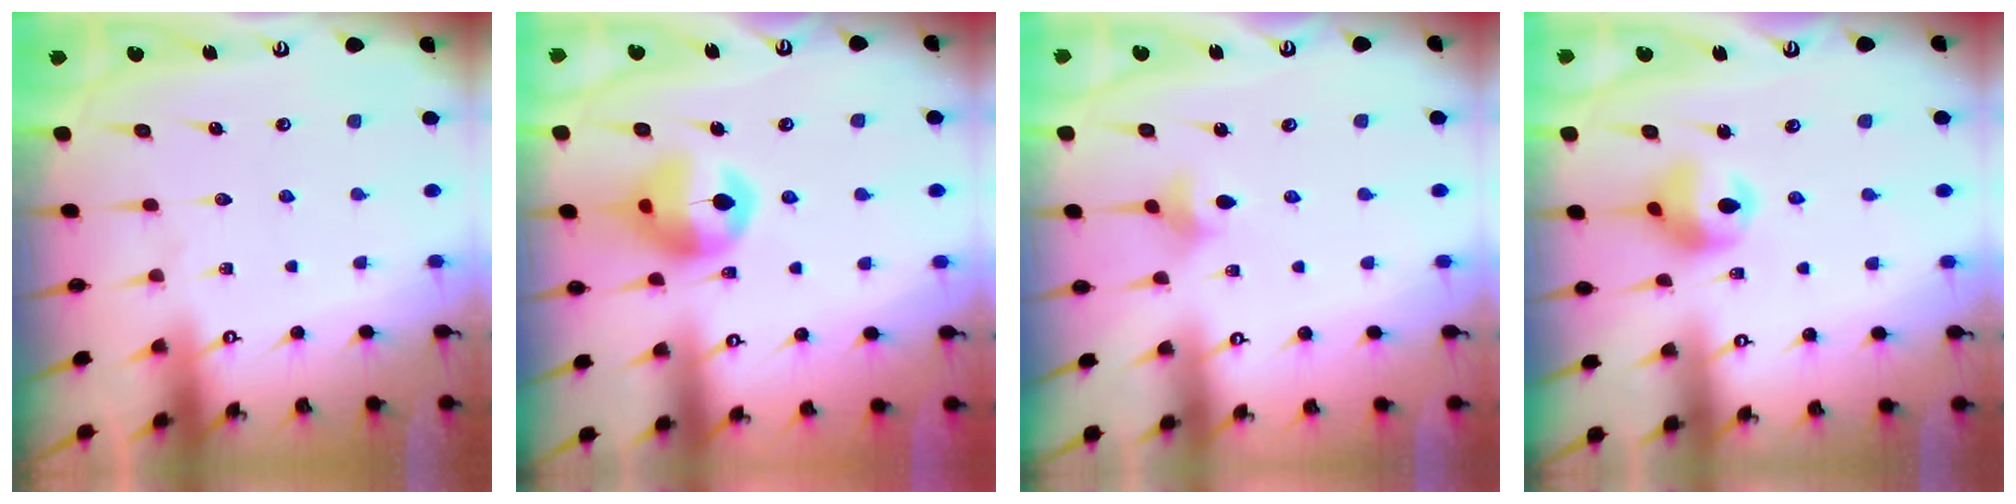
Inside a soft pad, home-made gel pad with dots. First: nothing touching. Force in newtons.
{"total": 13.2, "press": 13.1, "slide": 1.7}
{"total": 3.6, "press": 3.5, "slide": 0.8}
{"total": 10.1, "press": 10.0, "slide": 1.3}